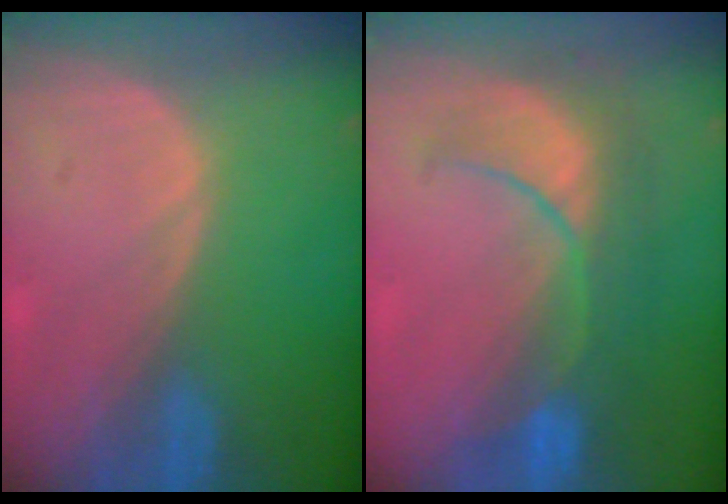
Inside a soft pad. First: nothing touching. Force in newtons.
{"total": 8.2, "press": 8.2, "slide": 0.8}